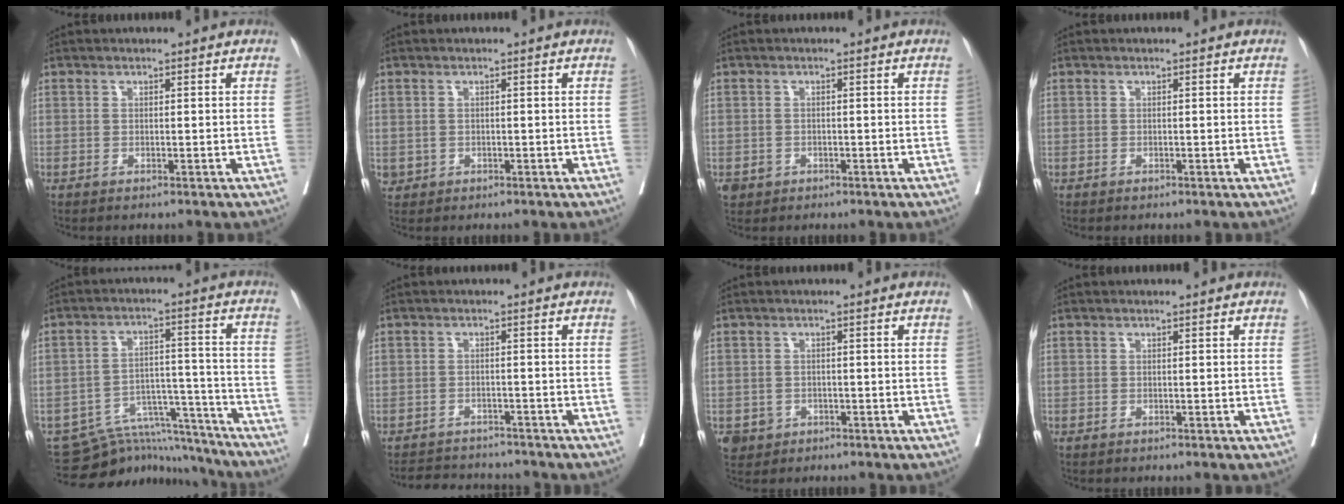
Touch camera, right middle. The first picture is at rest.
{"total": 0.9, "force": [-0.1, 0.9, 0.2], "torque": [-0.002, 0.002, 0.003]}
{"total": 1.8, "force": [-0.9, 1.6, 0.4], "torque": [-0.007, 0.003, -0.010]}
{"total": 0.0}
{"total": 13.3, "force": [-12.7, 3.7, 0.7], "torque": [-0.008, 0.050, -0.188]}
{"total": 7.3, "force": [-6.9, 2.2, 1.2], "torque": [-0.012, 0.003, -0.094]}
{"total": 3.2, "force": [-1.5, 2.8, 0.4], "torque": [-0.003, 0.005, -0.021]}
{"total": 0.0}